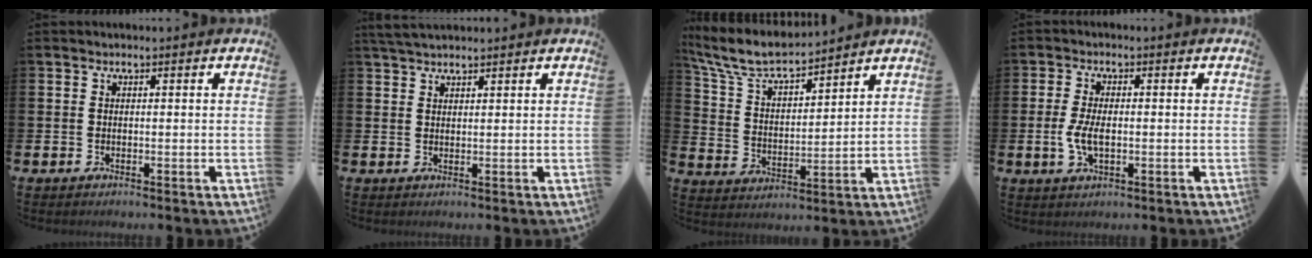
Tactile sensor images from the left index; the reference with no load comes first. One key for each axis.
{"total": 2.7, "fx": 2.4, "fy": 0.6, "fz": 0.8, "tx": -0.020, "ty": -0.003, "tz": 0.046}
{"total": 7.6, "fx": 7.0, "fy": 1.3, "fz": 2.7, "tx": -0.087, "ty": -0.044, "tz": 0.122}
{"total": 4.2, "fx": -0.4, "fy": 2.1, "fz": 3.6, "tx": -0.074, "ty": 0.003, "tz": -0.009}